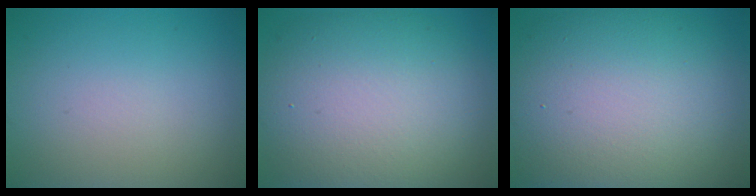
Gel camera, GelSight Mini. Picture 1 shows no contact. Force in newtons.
{"total": 12.0, "press": 12.0, "slide": 0.6}
{"total": 14.1, "press": 14.1, "slide": 0.2}